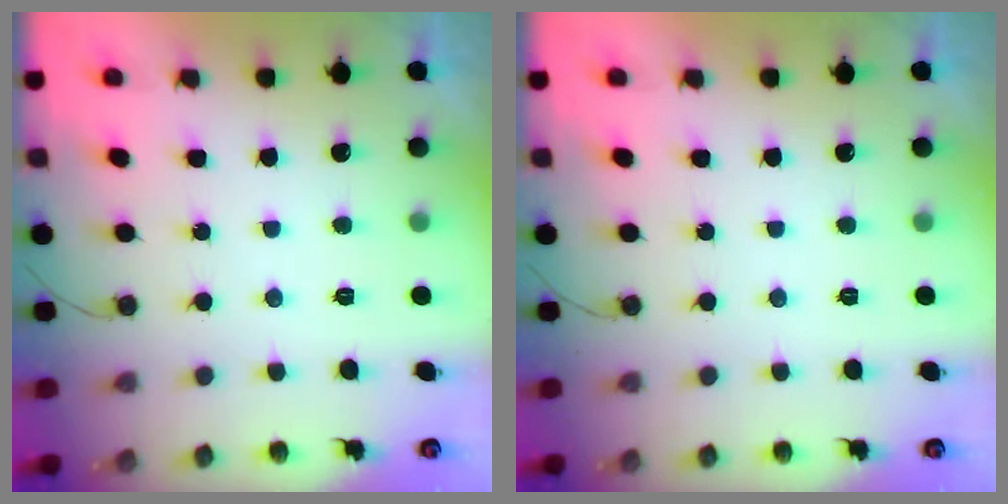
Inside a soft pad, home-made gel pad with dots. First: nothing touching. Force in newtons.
{"total": 0.0}